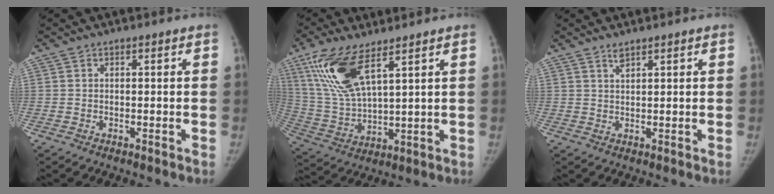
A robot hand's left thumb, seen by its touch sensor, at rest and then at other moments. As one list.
[{"total": 13.8, "force": [7.4, 4.8, 10.6], "torque": [-0.224, -0.028, 0.156]}, {"total": 1.1, "force": [1.0, 0.2, 0.4], "torque": [-0.001, -0.010, 0.020]}]